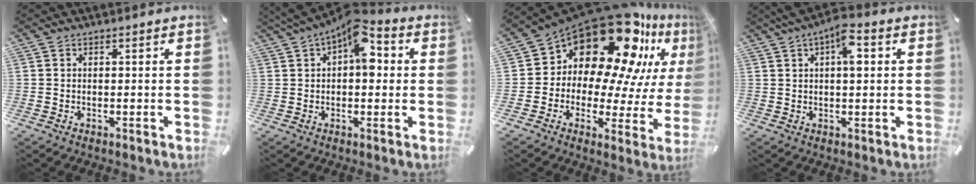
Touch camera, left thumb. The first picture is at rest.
{"total": 11.3, "force": [4.4, 6.1, 8.4], "torque": [-0.114, -0.019, 0.074]}
{"total": 22.4, "force": [15.0, 11.6, 11.9], "torque": [-0.208, -0.138, 0.256]}
{"total": 7.4, "force": [2.5, 3.3, 6.2], "torque": [-0.093, 0.000, 0.036]}